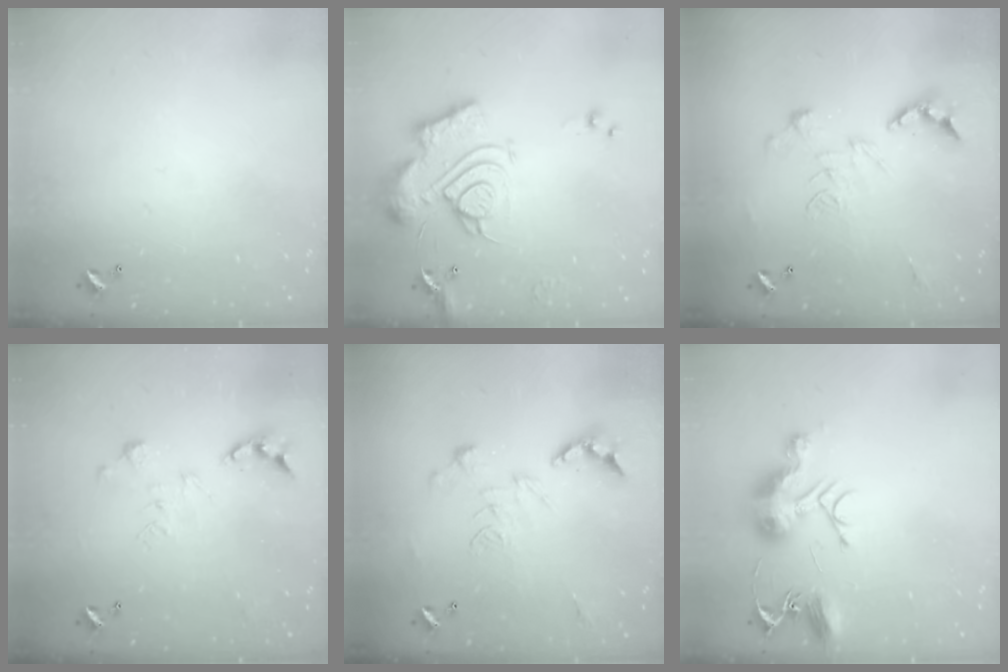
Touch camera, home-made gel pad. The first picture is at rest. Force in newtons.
{"total": 15.7, "press": 15.6, "slide": 1.8}
{"total": 2.6, "press": 2.1, "slide": 1.5}
{"total": 0.0}
{"total": 2.6, "press": 2.1, "slide": 1.5}
{"total": 10.3, "press": 10.3, "slide": 0.5}